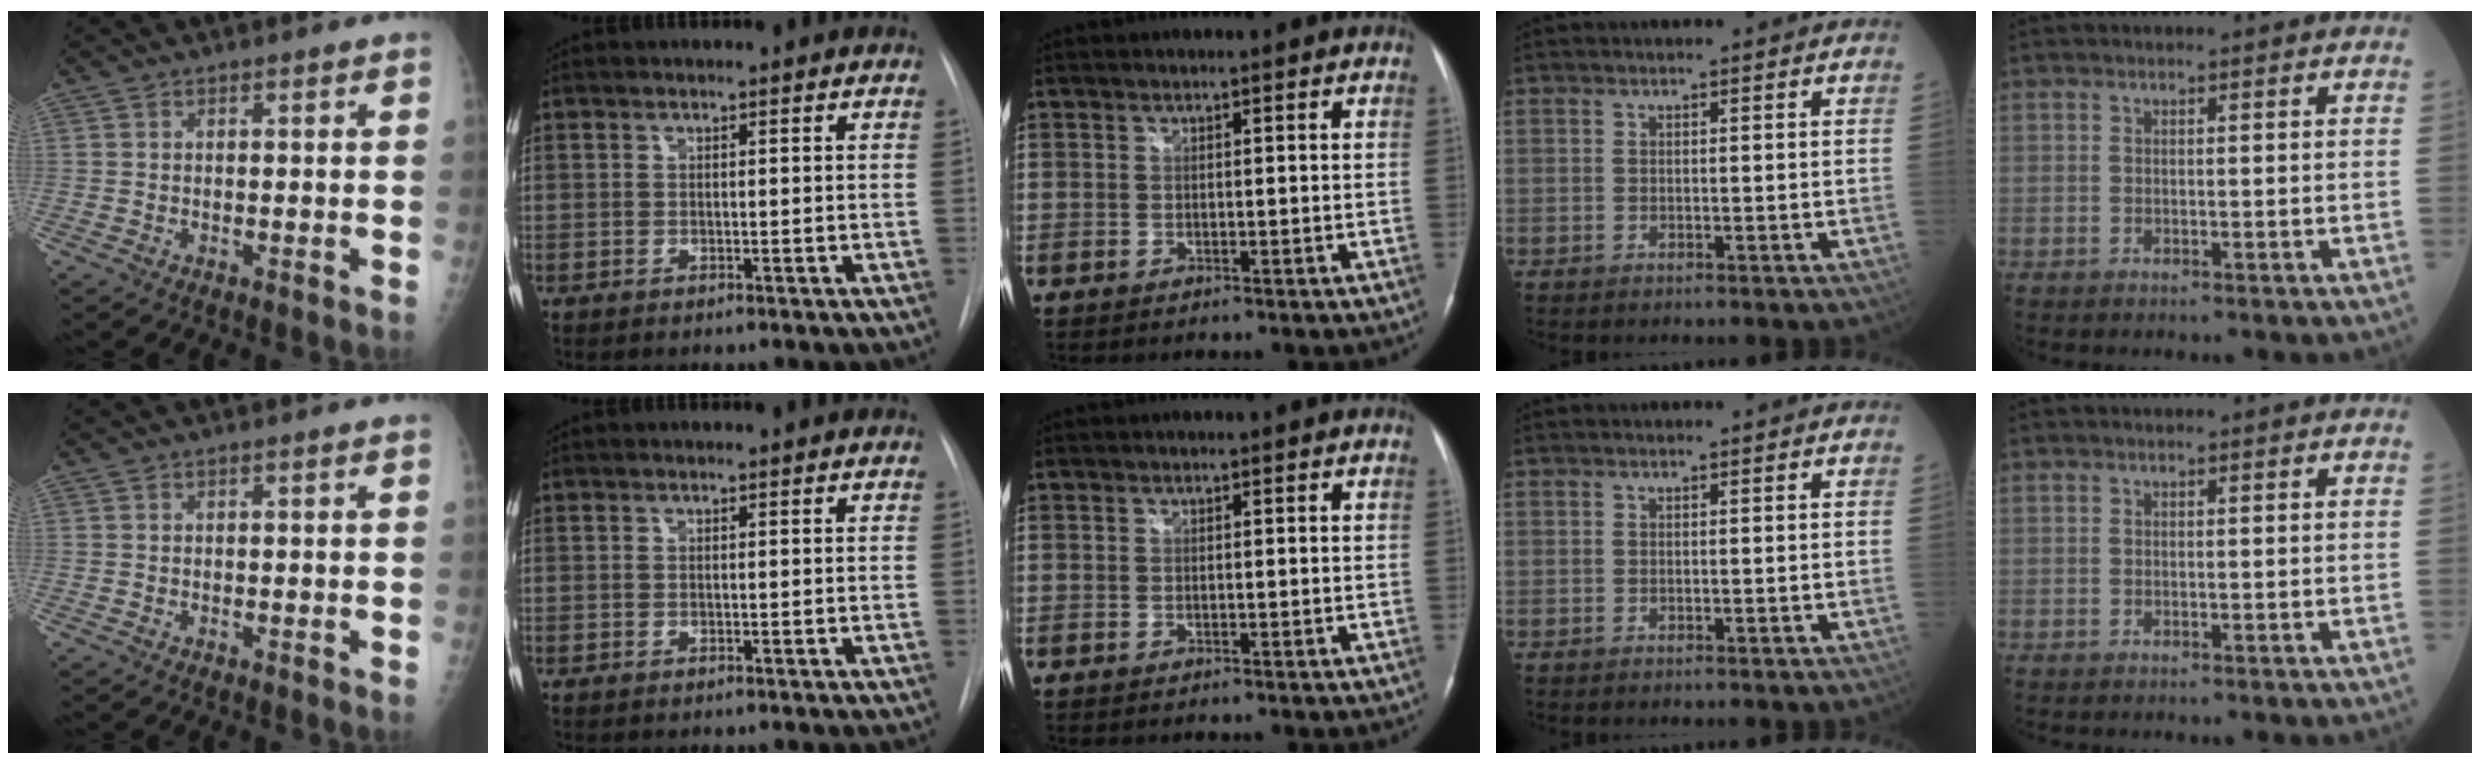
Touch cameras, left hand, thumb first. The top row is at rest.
{}